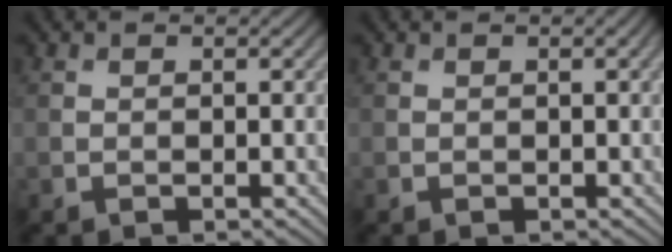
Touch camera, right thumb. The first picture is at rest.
{"total": 0.6, "force": [0.1, 0.1, 0.6], "torque": [-0.009, 0.003, 0.001]}